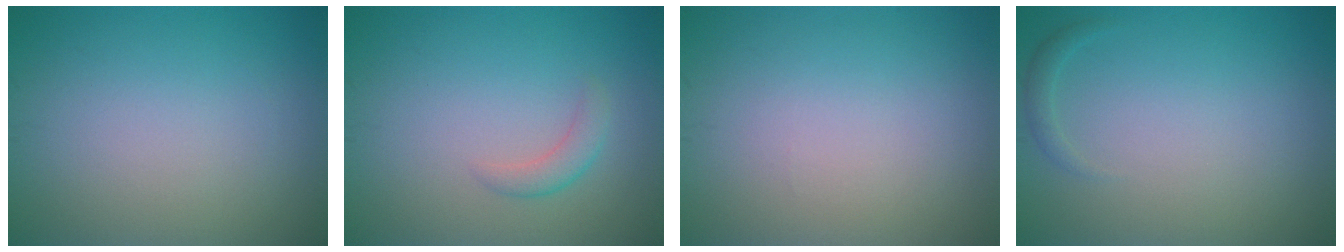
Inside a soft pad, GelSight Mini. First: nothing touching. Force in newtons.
{"total": 1.5, "press": 1.5, "slide": 0.1}
{"total": 0.0}
{"total": 0.8, "press": 0.8, "slide": 0.1}